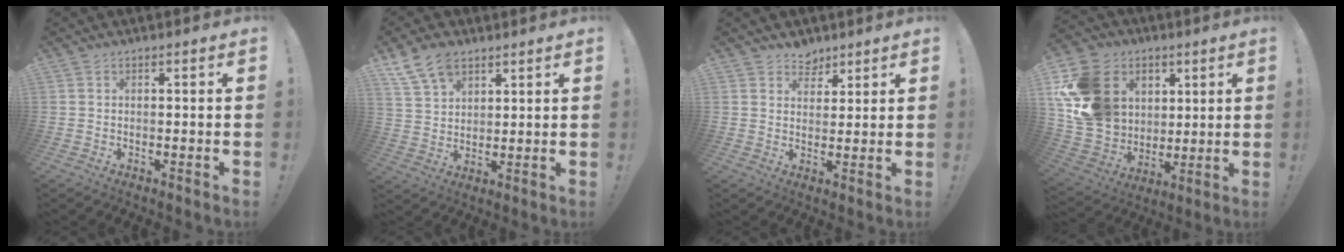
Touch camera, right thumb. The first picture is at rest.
{"total": 9.8, "force": [6.8, 5.8, 3.8], "torque": [-0.070, -0.034, 0.134]}
{"total": 4.5, "force": [3.3, 3.1, 0.3], "torque": [0.001, -0.026, 0.064]}
{"total": 20.3, "force": [6.1, 16.9, 9.5], "torque": [-0.180, -0.019, 0.142]}